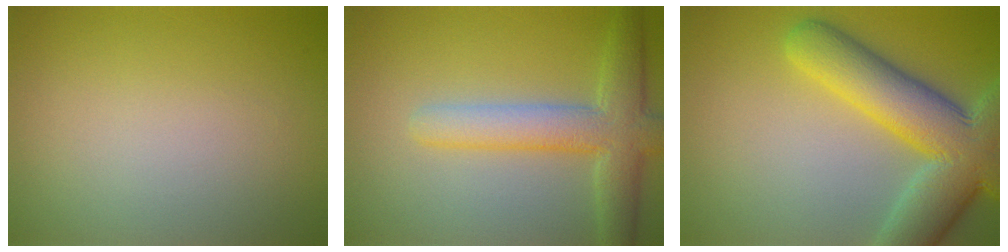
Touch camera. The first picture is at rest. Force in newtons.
{"total": 5.8, "press": 5.8, "slide": 0.2}
{"total": 10.8, "press": 10.7, "slide": 0.7}